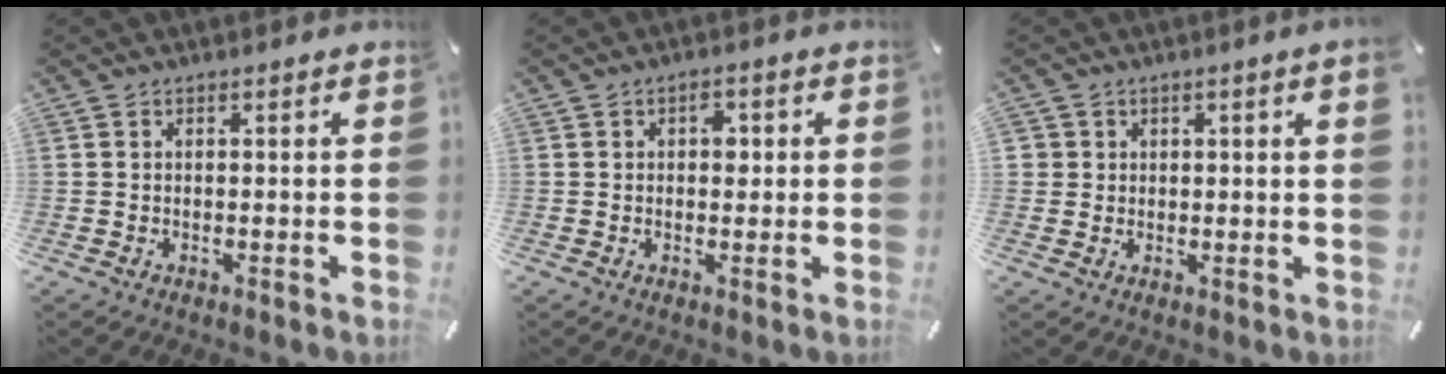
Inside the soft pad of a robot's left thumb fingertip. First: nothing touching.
{"total": 2.8, "force": [0.4, 2.0, 1.9], "torque": [-0.016, 0.000, -0.001]}
{"total": 1.5, "force": [0.8, 0.9, 1.0], "torque": [-0.021, 0.002, 0.014]}